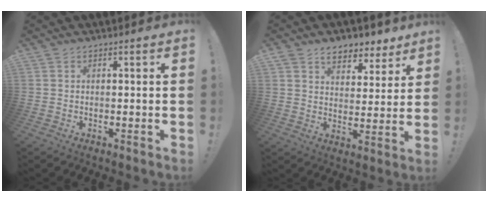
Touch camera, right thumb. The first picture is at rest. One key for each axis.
{"total": 8.2, "fx": 6.0, "fy": 4.7, "fz": 2.9, "tx": -0.037, "ty": -0.041, "tz": 0.111}